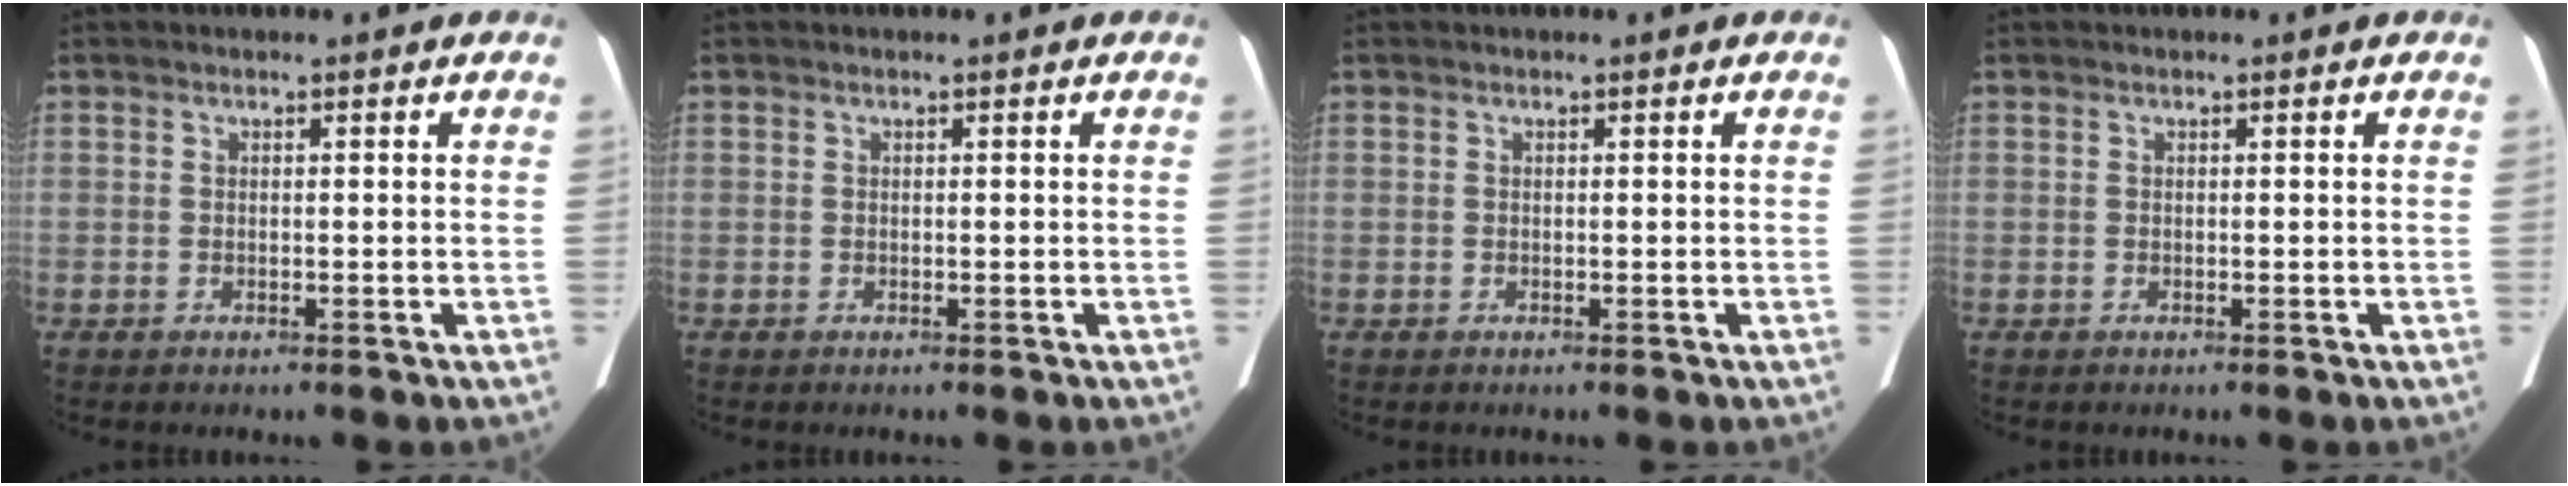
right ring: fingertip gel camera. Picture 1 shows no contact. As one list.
[{"total": 0.0}, {"total": 0.0}, {"total": 0.0}]